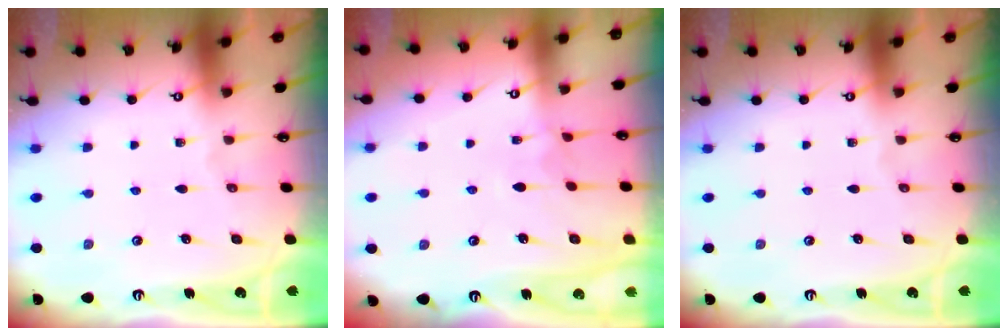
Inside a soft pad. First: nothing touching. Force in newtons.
{"total": 3.3, "press": 3.3, "slide": 0.2}
{"total": 0.0}